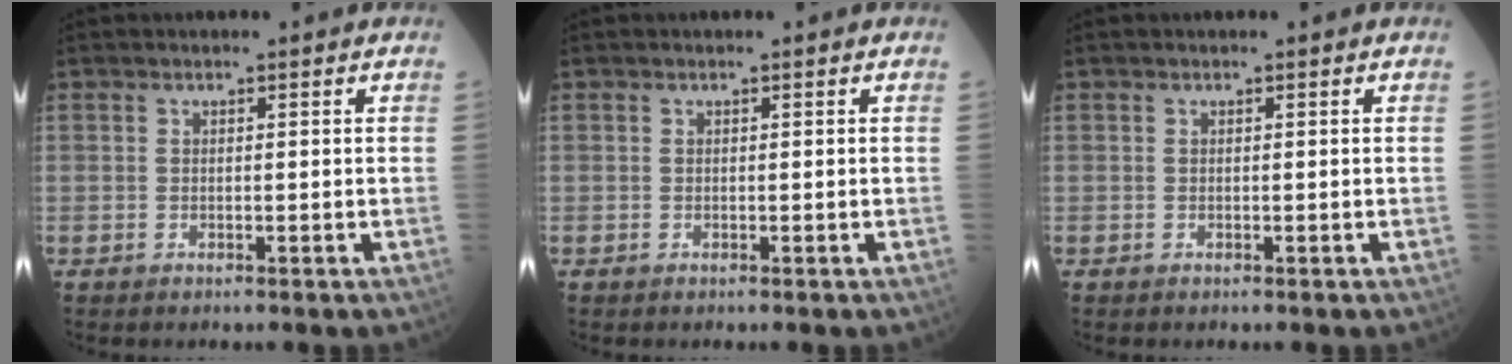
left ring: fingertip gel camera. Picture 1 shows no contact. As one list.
[{"total": 0.0}, {"total": 0.0}]